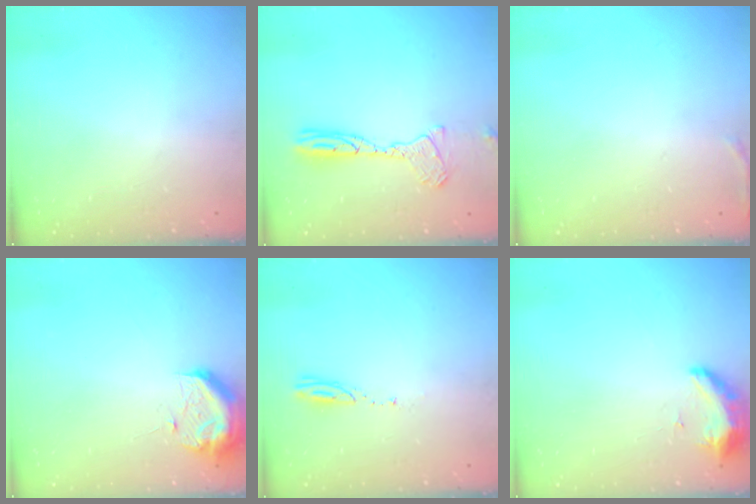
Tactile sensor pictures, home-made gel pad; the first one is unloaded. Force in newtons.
{"total": 13.0, "press": 12.6, "slide": 3.3}
{"total": 5.2, "press": 5.1, "slide": 1.2}
{"total": 11.1, "press": 11.0, "slide": 1.2}
{"total": 3.0, "press": 3.0, "slide": 0.2}
{"total": 11.5, "press": 9.6, "slide": 6.3}